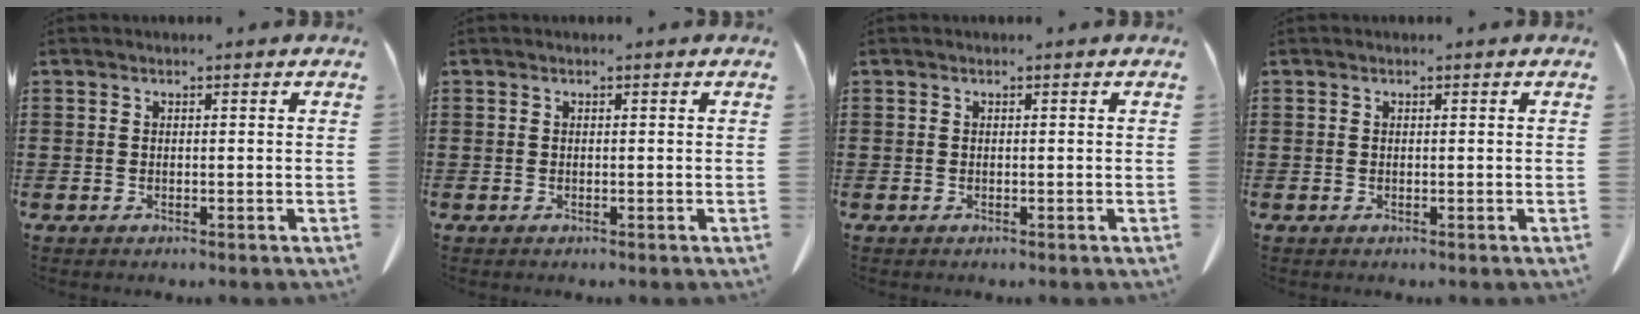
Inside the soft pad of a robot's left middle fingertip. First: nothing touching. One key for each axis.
{"total": 0.0}
{"total": 0.0}
{"total": 0.0}